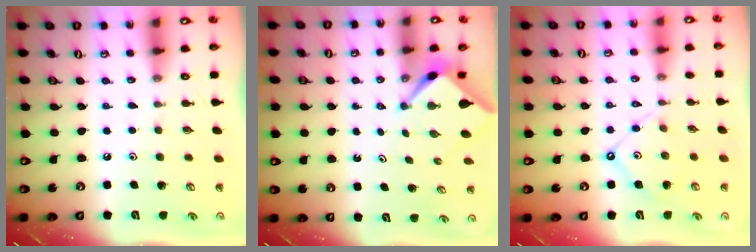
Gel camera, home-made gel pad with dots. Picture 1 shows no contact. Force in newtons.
{"total": 2.5, "press": 2.5, "slide": 0.3}
{"total": 7.8, "press": 7.8, "slide": 0.8}